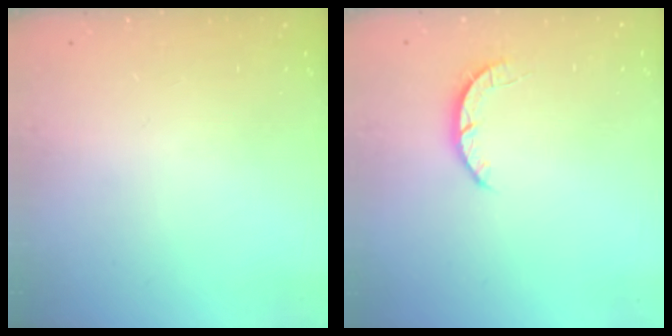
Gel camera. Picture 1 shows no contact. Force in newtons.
{"total": 2.5, "press": 2.4, "slide": 0.4}